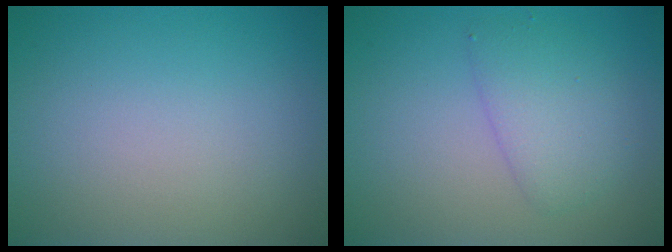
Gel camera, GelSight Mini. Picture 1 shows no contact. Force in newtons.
{"total": 3.0, "press": 3.0, "slide": 0.1}